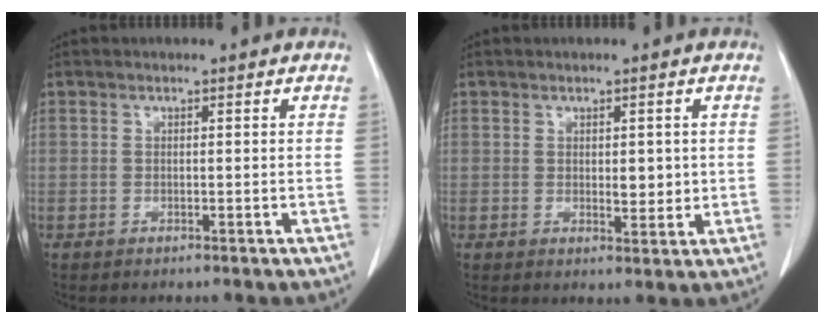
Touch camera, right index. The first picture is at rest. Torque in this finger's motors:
{"motor_torque": [-0.09, 0.62, 0.11, 0.09]}